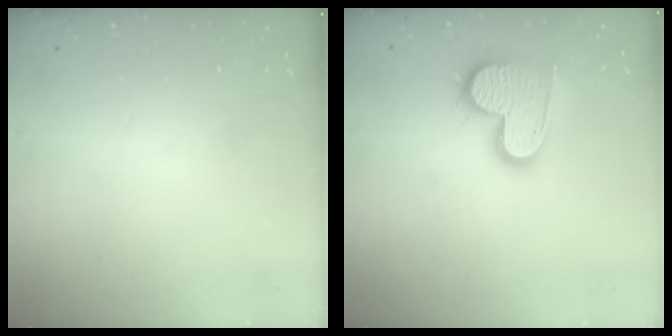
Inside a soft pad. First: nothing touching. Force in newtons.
{"total": 14.9, "press": 14.8, "slide": 1.1}